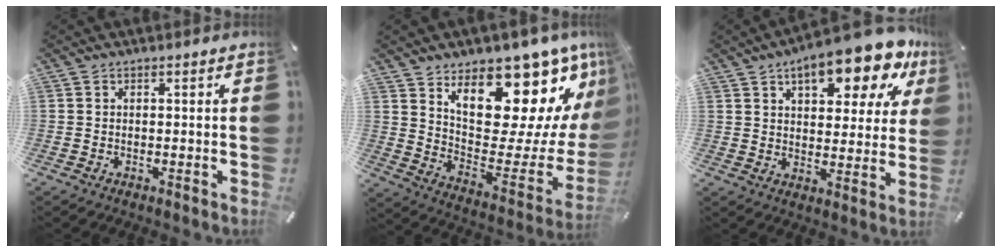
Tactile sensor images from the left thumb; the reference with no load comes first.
{"total": 20.0, "force": [14.0, 9.2, 10.9], "torque": [-0.131, -0.124, 0.230]}
{"total": 17.1, "force": [10.8, 6.8, 11.4], "torque": [-0.157, -0.056, 0.173]}